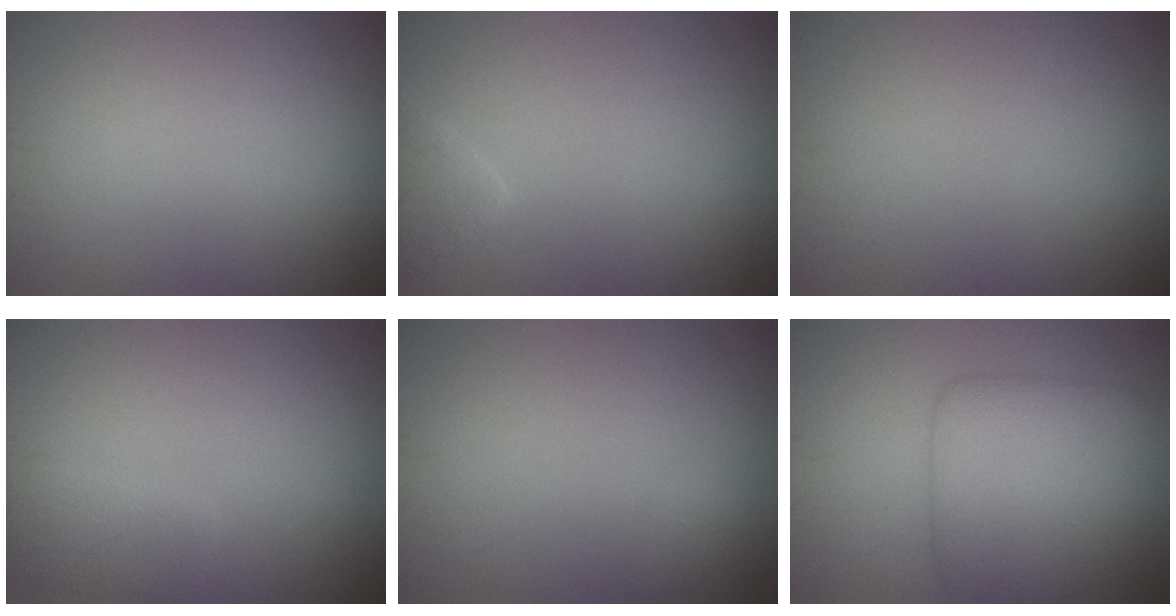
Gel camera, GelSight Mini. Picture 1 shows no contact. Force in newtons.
{"total": 1.5, "press": 1.5, "slide": 0.1}
{"total": 0.0}
{"total": 2.4, "press": 2.3, "slide": 0.2}
{"total": 0.8, "press": 0.8, "slide": 0.0}
{"total": 6.3, "press": 6.3, "slide": 0.1}